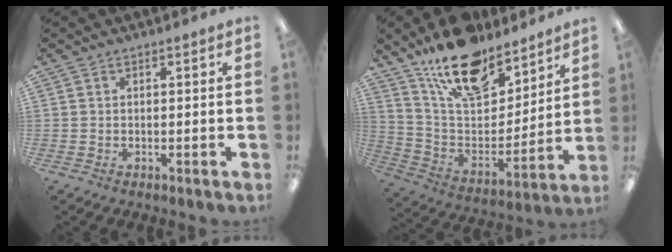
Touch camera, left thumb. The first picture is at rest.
{"total": 19.2, "force": [14.3, 9.0, 9.0], "torque": [-0.160, -0.088, 0.255]}